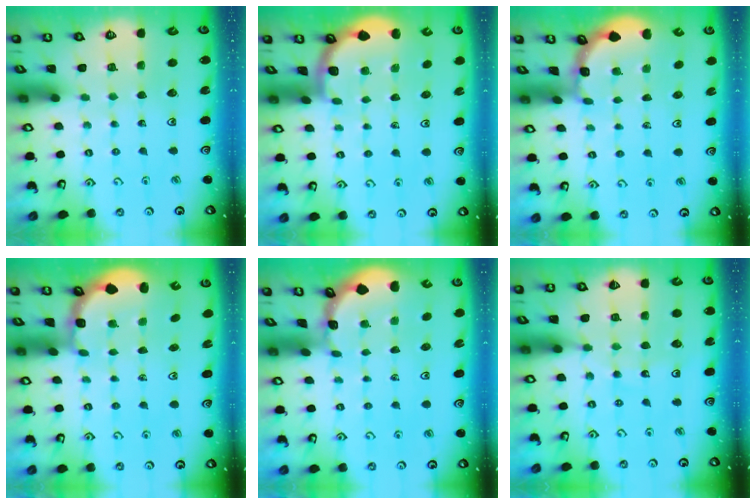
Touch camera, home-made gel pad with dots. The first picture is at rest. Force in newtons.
{"total": 1.9, "press": 1.9, "slide": 0.0}
{"total": 1.8, "press": 1.8, "slide": 0.2}
{"total": 2.7, "press": 2.1, "slide": 1.7}
{"total": 0.0}
{"total": 9.5, "press": 8.9, "slide": 3.4}